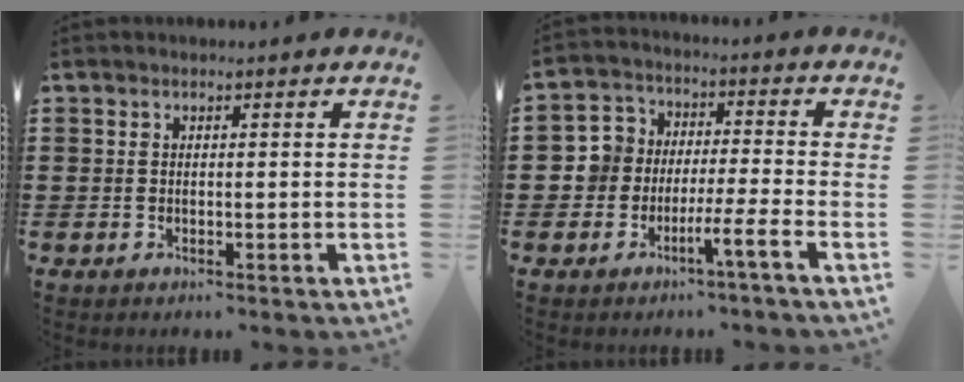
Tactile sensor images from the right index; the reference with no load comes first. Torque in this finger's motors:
{"motor_torque": [0.90, -0.33, 0.33, 0.04]}